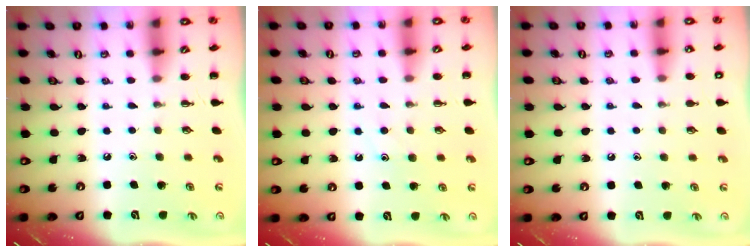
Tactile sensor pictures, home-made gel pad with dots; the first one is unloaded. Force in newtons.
{"total": 8.0, "press": 8.0, "slide": 1.0}
{"total": 6.9, "press": 6.5, "slide": 2.0}